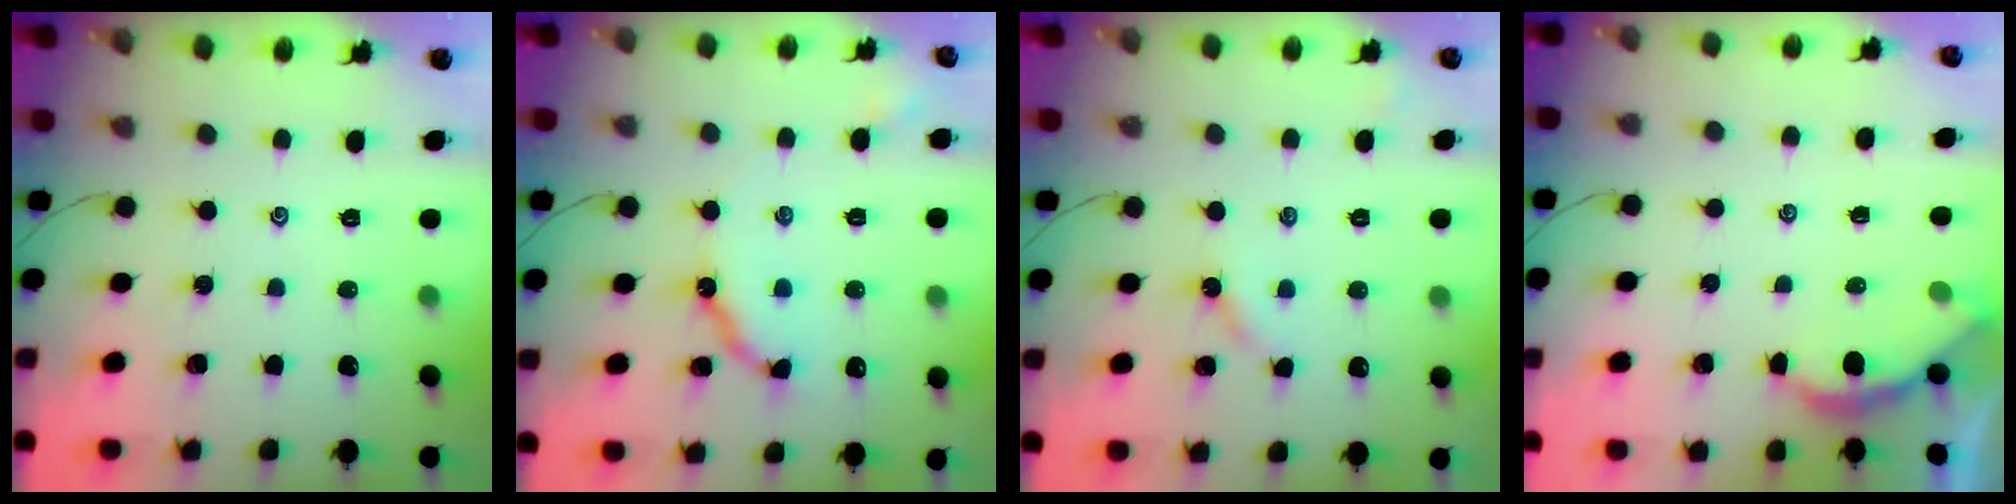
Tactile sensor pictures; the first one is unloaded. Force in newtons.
{"total": 8.5, "press": 8.5, "slide": 0.3}
{"total": 2.5, "press": 2.4, "slide": 0.5}
{"total": 1.9, "press": 1.9, "slide": 0.1}